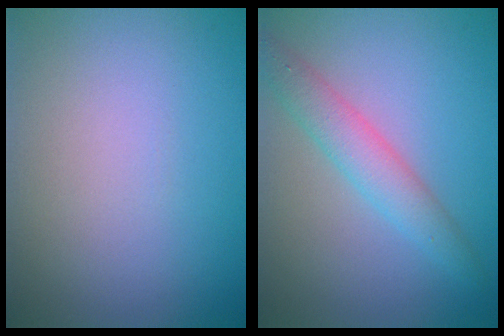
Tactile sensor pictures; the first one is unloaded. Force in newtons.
{"total": 3.3, "press": 3.3, "slide": 0.0}